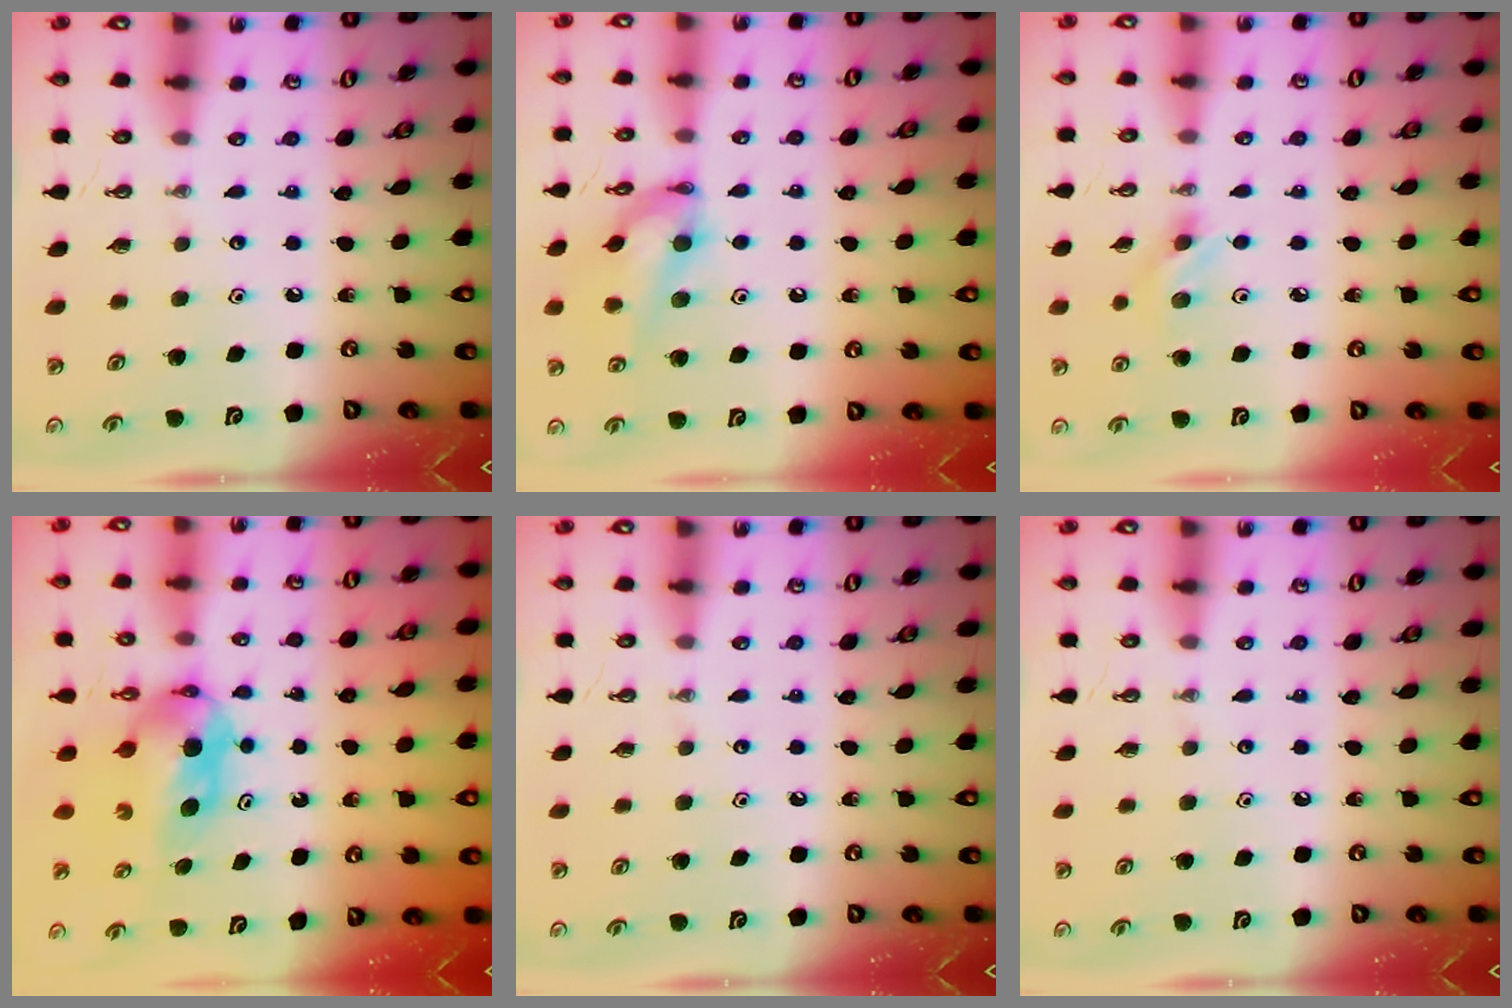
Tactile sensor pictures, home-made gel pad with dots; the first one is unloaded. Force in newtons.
{"total": 12.8, "press": 12.8, "slide": 0.6}
{"total": 8.5, "press": 6.6, "slide": 5.3}
{"total": 5.7, "press": 5.1, "slide": 2.6}
{"total": 0.0}
{"total": 0.0}